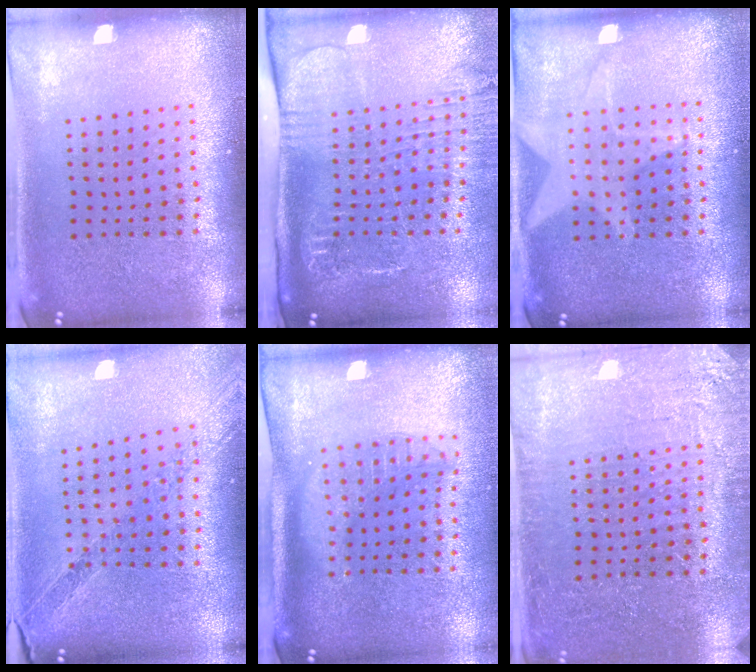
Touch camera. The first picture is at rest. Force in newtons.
{"total": 2.6, "press": 2.0, "slide": 1.7}
{"total": 0.5, "press": 0.5, "slide": 0.0}
{"total": 1.1, "press": 1.1, "slide": 0.1}
{"total": 1.8, "press": 1.5, "slide": 1.0}
{"total": 2.8, "press": 2.8, "slide": 0.4}